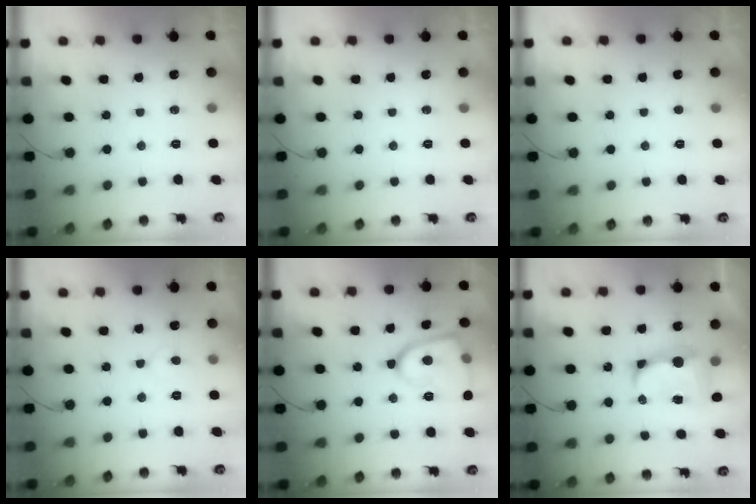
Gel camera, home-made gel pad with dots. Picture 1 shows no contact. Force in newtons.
{"total": 0.0}
{"total": 1.7, "press": 1.6, "slide": 0.2}
{"total": 3.3, "press": 3.2, "slide": 0.4}
{"total": 14.7, "press": 14.6, "slide": 1.1}
{"total": 11.2, "press": 11.1, "slide": 1.4}